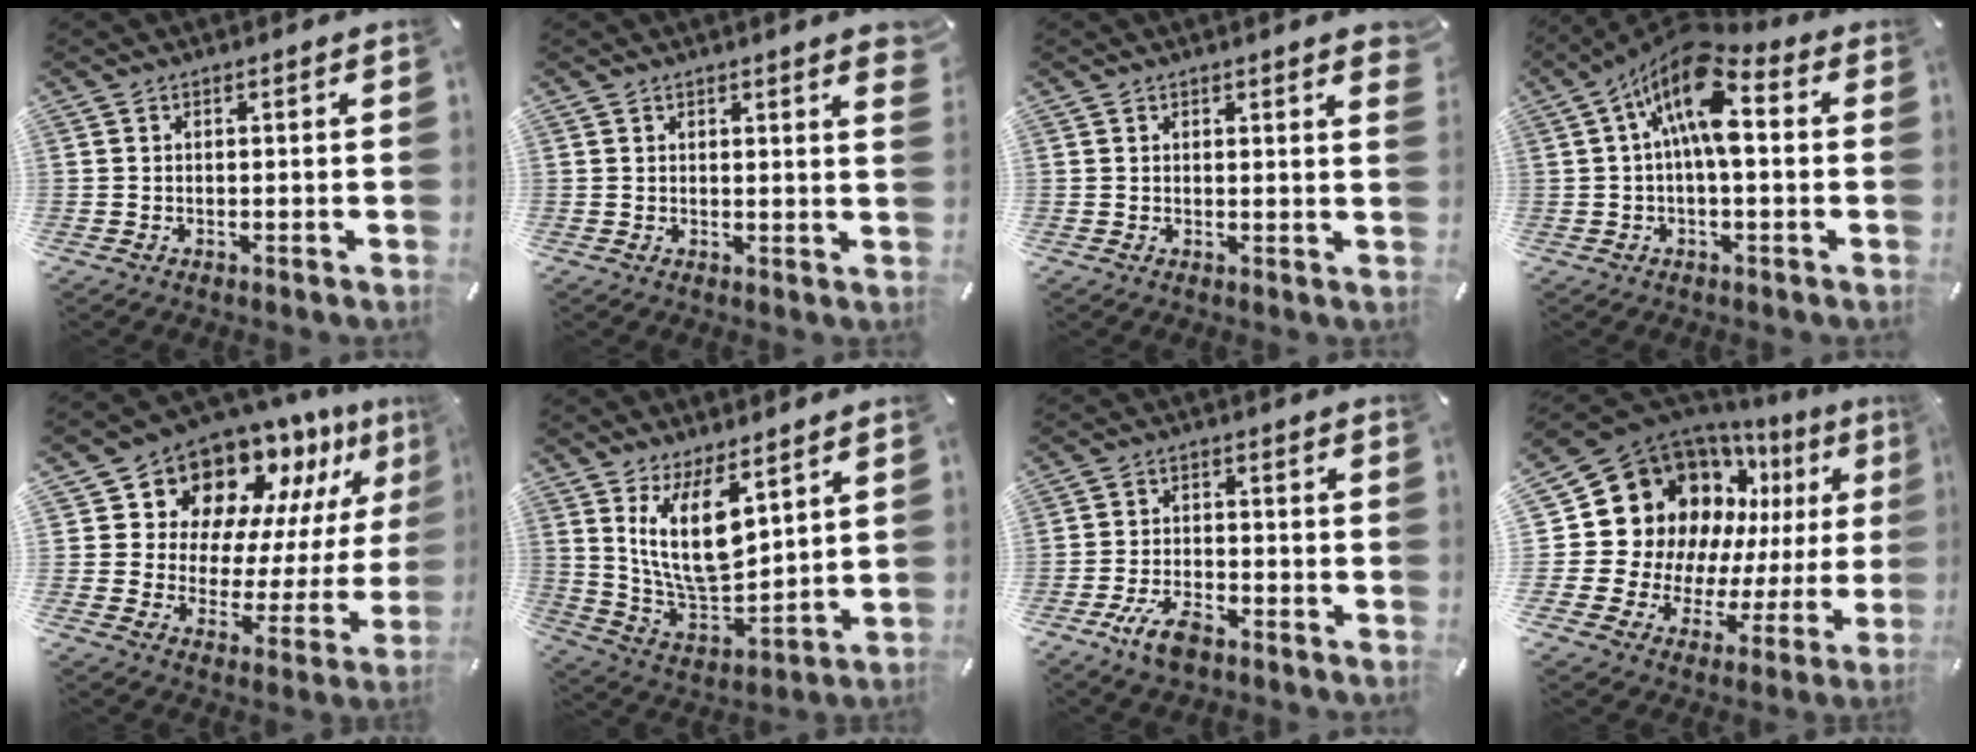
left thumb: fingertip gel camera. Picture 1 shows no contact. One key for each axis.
{"total": 2.5, "fx": 1.6, "fy": 0.3, "fz": 1.8, "tx": -0.031, "ty": -0.003, "tz": 0.027}
{"total": 1.7, "fx": 1.3, "fy": 0.3, "fz": 1.2, "tx": -0.017, "ty": -0.001, "tz": 0.020}
{"total": 13.8, "fx": 3.1, "fy": 6.0, "fz": 12.0, "tx": -0.216, "ty": -0.022, "tz": 0.051}
{"total": 13.1, "fx": 11.3, "fy": 6.2, "fz": 1.9, "tx": -0.040, "ty": -0.124, "tz": 0.193}
{"total": 15.6, "fx": 7.9, "fy": 6.9, "fz": 11.4, "tx": -0.238, "ty": -0.051, "tz": 0.142}
{"total": 7.5, "fx": -4.5, "fy": 3.4, "fz": 4.9, "tx": -0.104, "ty": 0.014, "tz": -0.082}
{"total": 20.4, "fx": 8.6, "fy": 15.9, "fz": 9.5, "tx": -0.158, "ty": -0.082, "tz": 0.184}